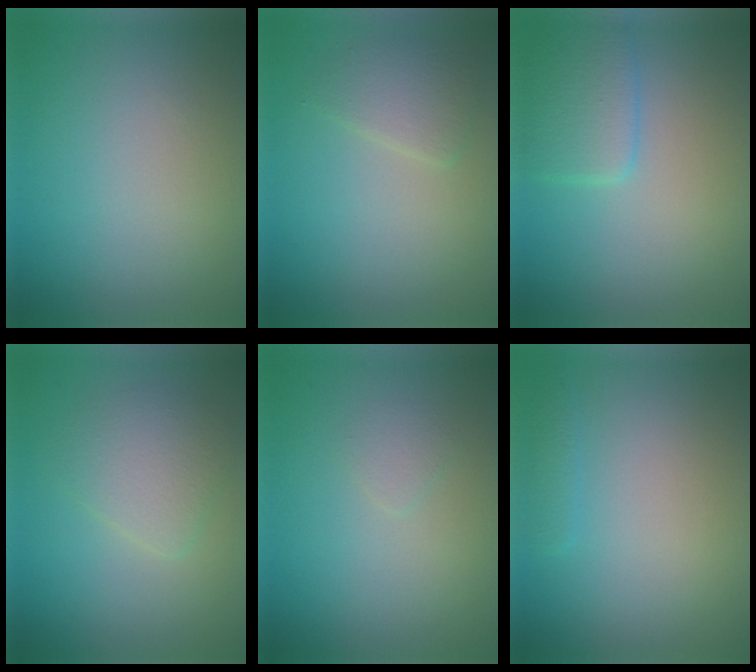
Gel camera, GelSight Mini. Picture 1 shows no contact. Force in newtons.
{"total": 2.3, "press": 2.3, "slide": 0.1}
{"total": 3.3, "press": 3.3, "slide": 0.1}
{"total": 2.9, "press": 2.9, "slide": 0.0}
{"total": 0.9, "press": 0.9, "slide": 0.0}
{"total": 0.9, "press": 0.9, "slide": 0.0}